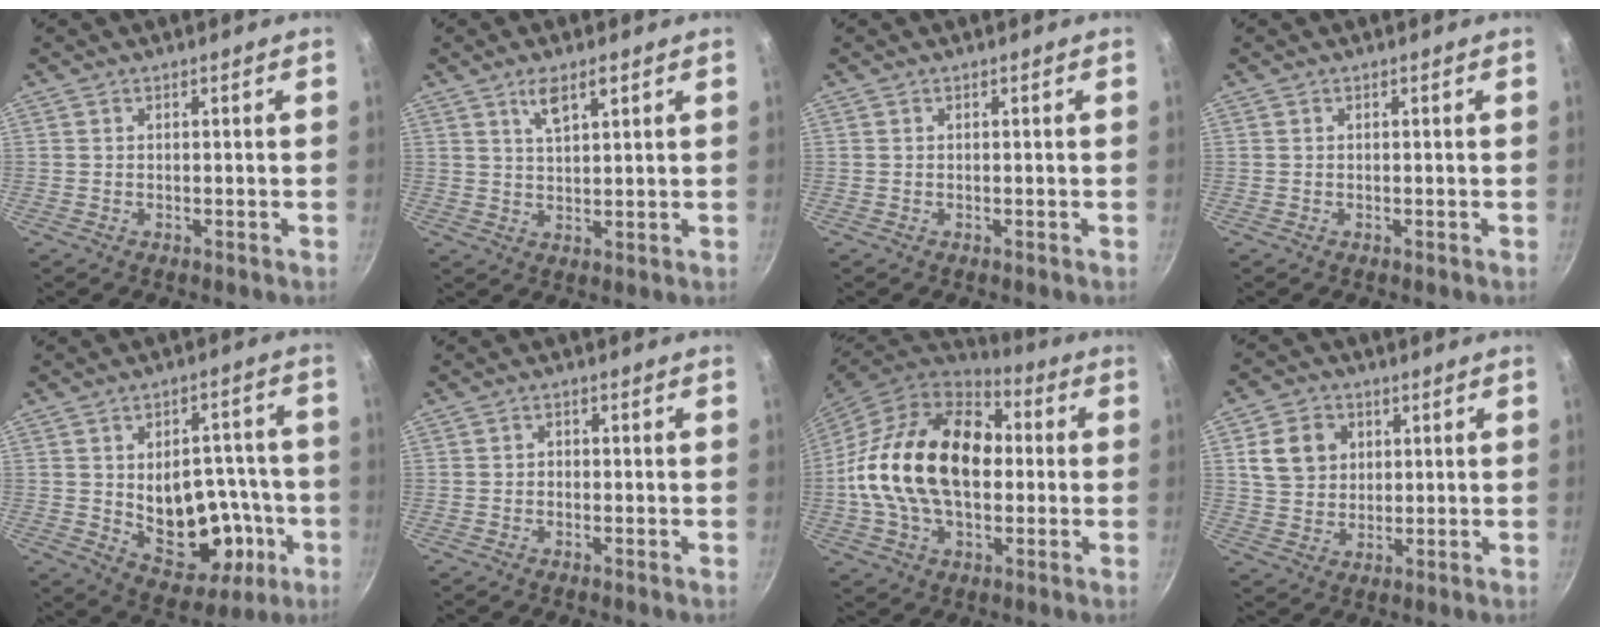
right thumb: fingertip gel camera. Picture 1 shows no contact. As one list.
[{"total": 5.1, "force": [2.8, 1.7, 3.9], "torque": [-0.068, -0.009, 0.055]}, {"total": 0.0}, {"total": 0.0}, {"total": 17.0, "force": [-3.1, 11.4, 12.2], "torque": [-0.121, 0.017, -0.022]}, {"total": 1.0, "force": [-0.5, 0.8, 0.5], "torque": [-0.009, 0.006, -0.009]}, {"total": 24.6, "force": [0.7, 15.9, 18.7], "torque": [-0.315, 0.036, 0.003]}, {"total": 8.7, "force": [2.4, 7.3, 4.1], "torque": [-0.049, 0.002, 0.041]}]